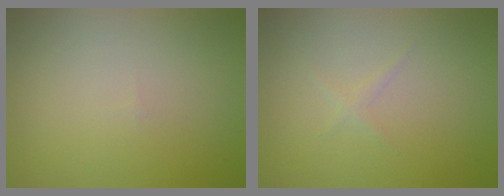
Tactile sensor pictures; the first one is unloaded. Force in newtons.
{"total": 0.6, "press": 0.6, "slide": 0.1}